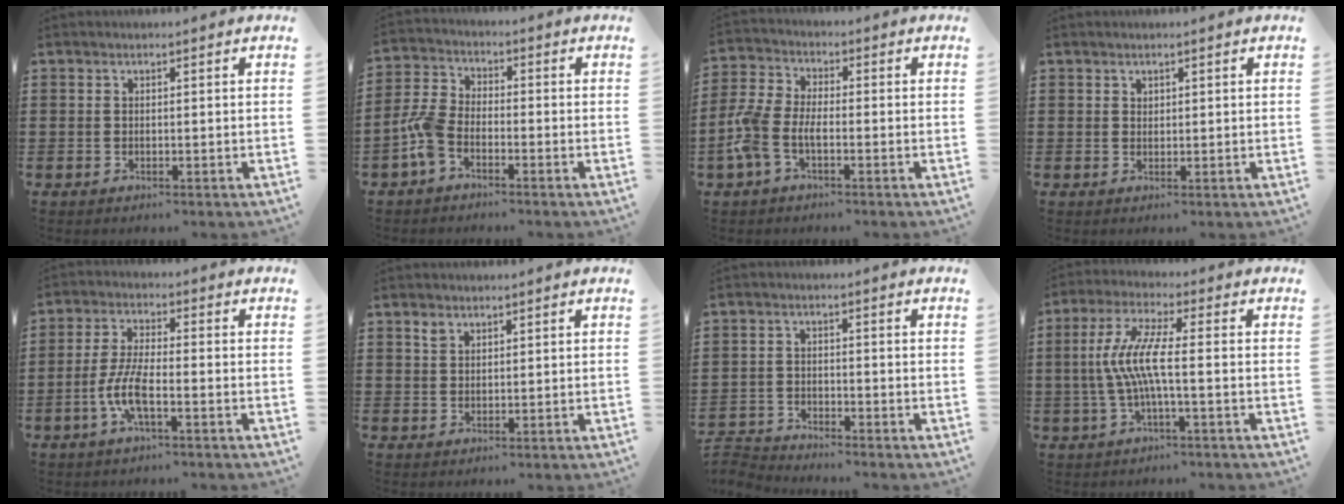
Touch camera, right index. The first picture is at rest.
{"total": 5.6, "force": [-3.3, 2.9, 3.5], "torque": [-0.104, -0.003, -0.074]}
{"total": 5.6, "force": [-2.5, 2.6, 4.3], "torque": [-0.124, -0.007, -0.058]}
{"total": 0.9, "force": [0.6, 0.6, 0.2], "torque": [-0.005, 0.002, 0.013]}
{"total": 6.7, "force": [-2.5, 1.8, 6.0], "torque": [-0.142, -0.014, -0.054]}
{"total": 1.6, "force": [1.2, 0.9, 0.4], "torque": [-0.010, 0.002, 0.024]}
{"total": 3.0, "force": [-3.0, 0.2, -0.2], "torque": [-0.012, -0.003, -0.068]}
{"total": 8.3, "force": [-0.9, 1.0, 8.2], "torque": [-0.188, -0.017, -0.031]}